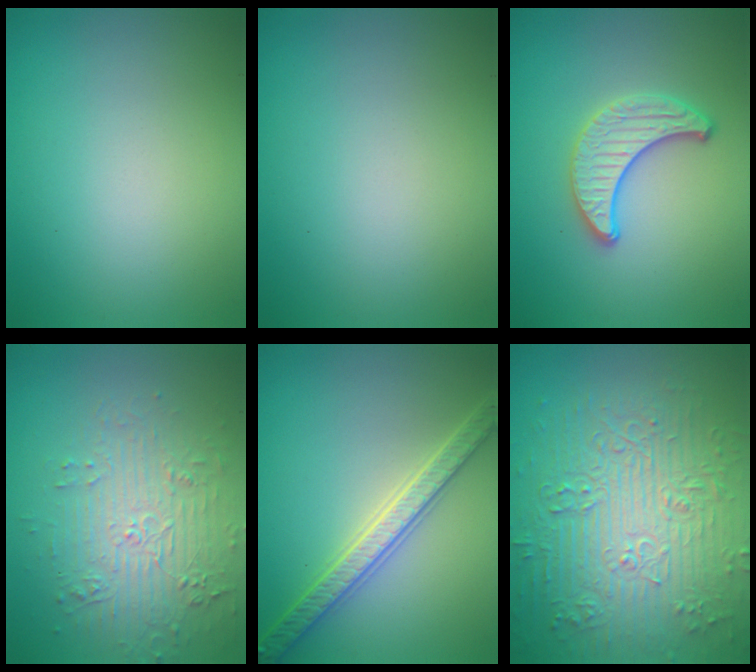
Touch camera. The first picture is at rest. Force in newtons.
{"total": 0.0}
{"total": 3.3, "press": 3.1, "slide": 1.3}
{"total": 4.2, "press": 3.8, "slide": 1.8}
{"total": 4.0, "press": 3.9, "slide": 0.9}
{"total": 9.1, "press": 6.7, "slide": 6.1}